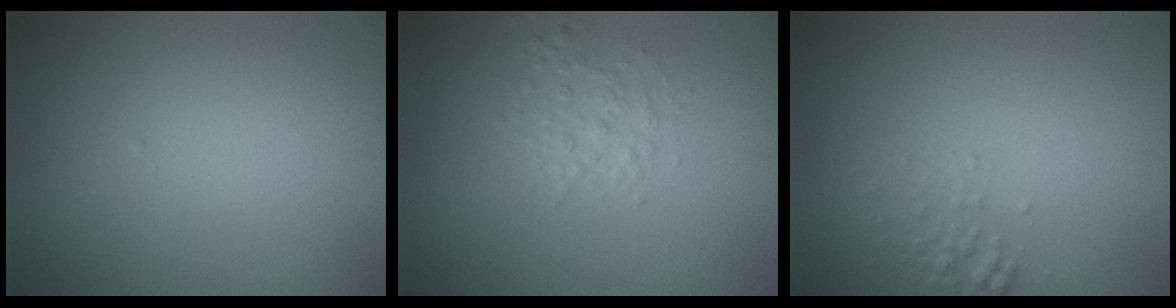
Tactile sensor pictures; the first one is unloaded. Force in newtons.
{"total": 1.9, "press": 1.9, "slide": 0.1}
{"total": 1.3, "press": 1.3, "slide": 0.1}